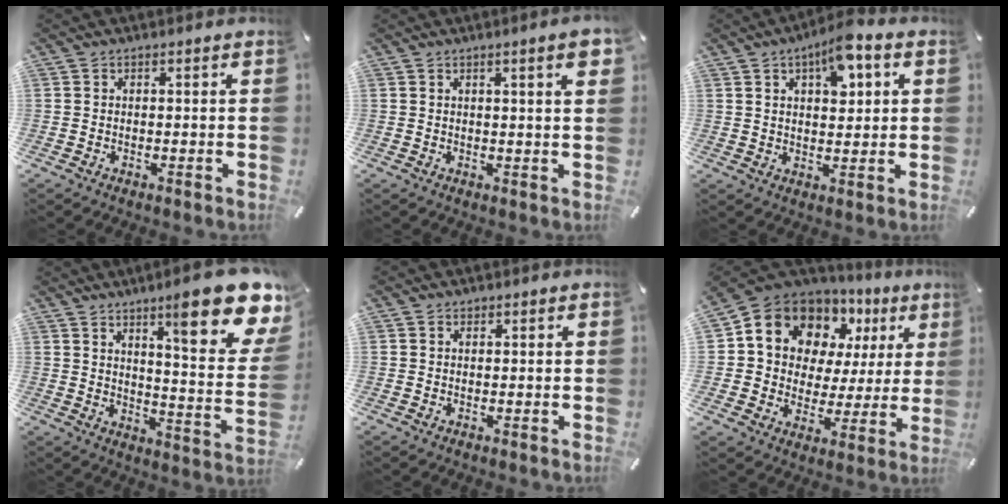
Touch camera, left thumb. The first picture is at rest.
{"total": 4.2, "force": [1.7, 0.6, 3.8], "torque": [-0.065, 0.000, 0.026]}
{"total": 8.7, "force": [4.2, 4.5, 6.1], "torque": [-0.078, -0.013, 0.068]}
{"total": 19.8, "force": [12.5, 4.6, 14.6], "torque": [-0.198, -0.097, 0.194]}
{"total": 0.8, "force": [0.4, 0.6, 0.2], "torque": [-0.003, 0.002, 0.008]}
{"total": 13.0, "force": [7.3, 10.1, 3.9], "torque": [-0.080, -0.050, 0.135]}